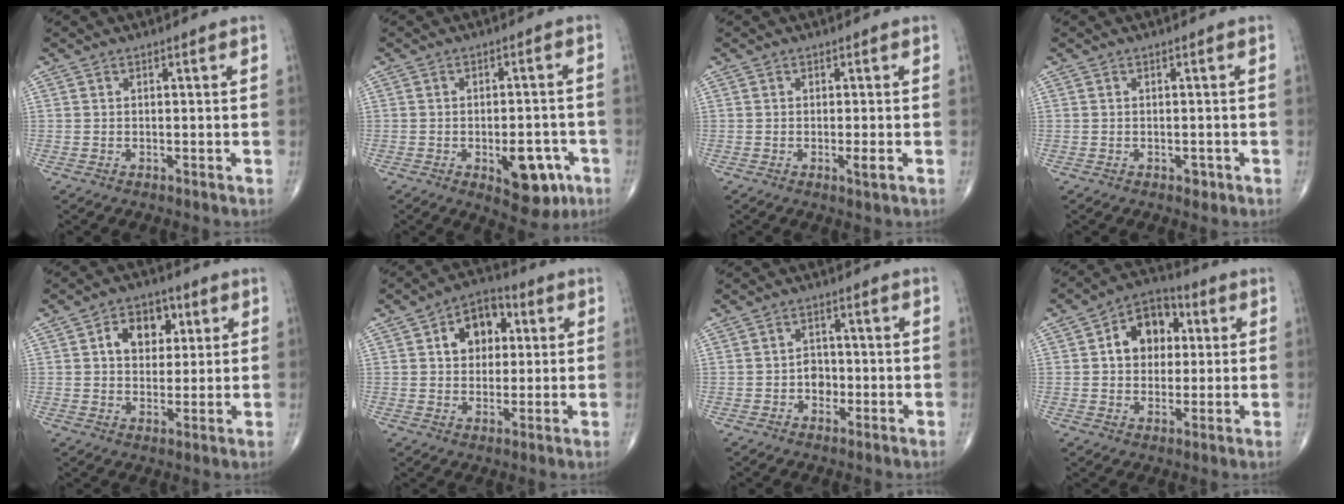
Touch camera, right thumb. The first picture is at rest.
{"total": 9.7, "force": [-3.8, 4.9, 7.5], "torque": [-0.072, 0.015, -0.041]}
{"total": 1.7, "force": [-0.5, 0.2, 1.6], "torque": [-0.029, -0.006, -0.010]}
{"total": 1.1, "force": [-0.5, 0.8, 0.6], "torque": [-0.003, 0.001, -0.006]}
{"total": 8.7, "force": [2.7, 6.2, 5.4], "torque": [-0.046, 0.000, 0.039]}
{"total": 10.0, "force": [2.7, 7.1, 6.5], "torque": [-0.063, 0.008, 0.035]}
{"total": 3.4, "force": [-0.9, 2.7, 1.8], "torque": [-0.008, 0.009, -0.018]}
{"total": 11.1, "force": [2.3, 8.2, 7.1], "torque": [-0.072, 0.013, 0.028]}